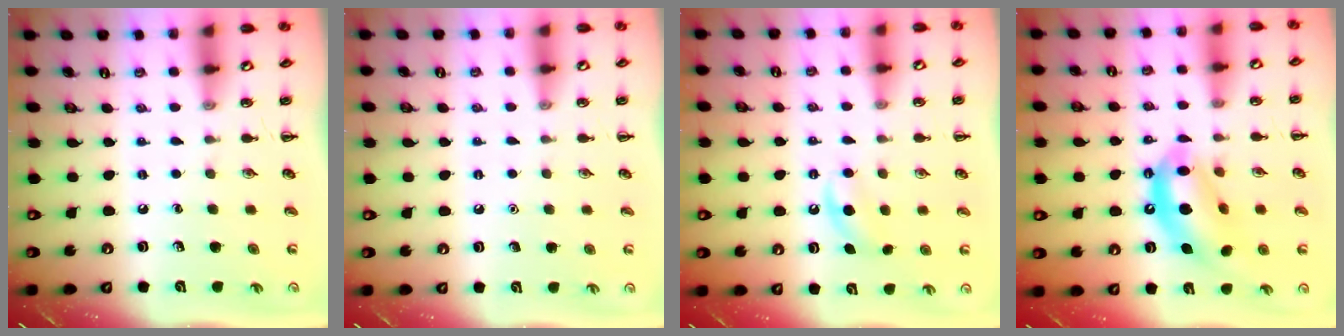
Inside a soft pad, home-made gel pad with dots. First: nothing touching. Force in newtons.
{"total": 1.5, "press": 1.5, "slide": 0.1}
{"total": 4.6, "press": 4.4, "slide": 1.5}
{"total": 13.2, "press": 12.8, "slide": 3.3}